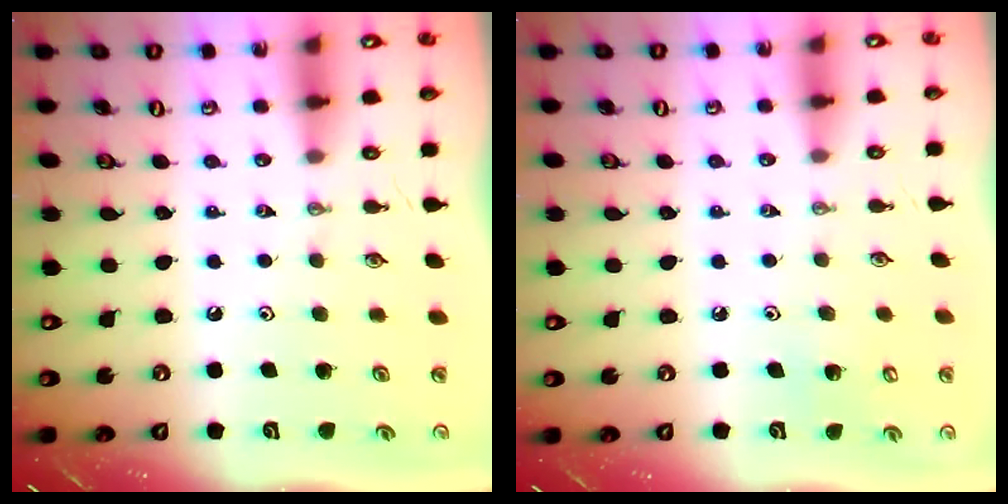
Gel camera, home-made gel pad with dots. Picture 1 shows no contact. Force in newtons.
{"total": 4.4, "press": 4.3, "slide": 0.4}